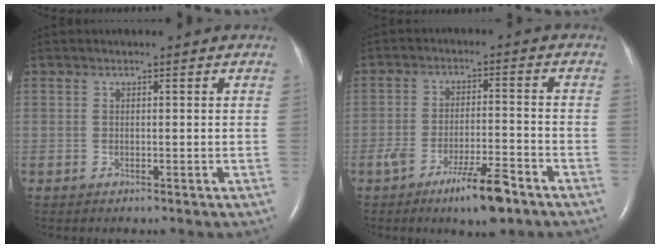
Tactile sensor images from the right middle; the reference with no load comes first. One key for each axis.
{"total": 8.2, "fx": -5.4, "fy": 0.9, "fz": 6.1, "tx": -0.105, "ty": -0.008, "tz": -0.089}